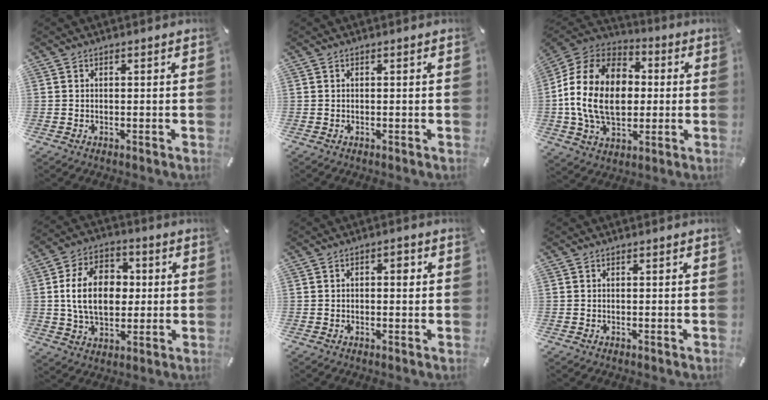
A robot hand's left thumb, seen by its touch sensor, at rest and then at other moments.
{"total": 0.0}
{"total": 18.7, "force": [-1.5, 14.0, 12.3], "torque": [-0.260, 0.022, -0.031]}
{"total": 14.4, "force": [0.9, 10.4, 9.9], "torque": [-0.192, 0.017, 0.014]}
{"total": 2.5, "force": [0.2, 1.4, 2.0], "torque": [-0.025, 0.002, -0.004]}
{"total": 0.0}